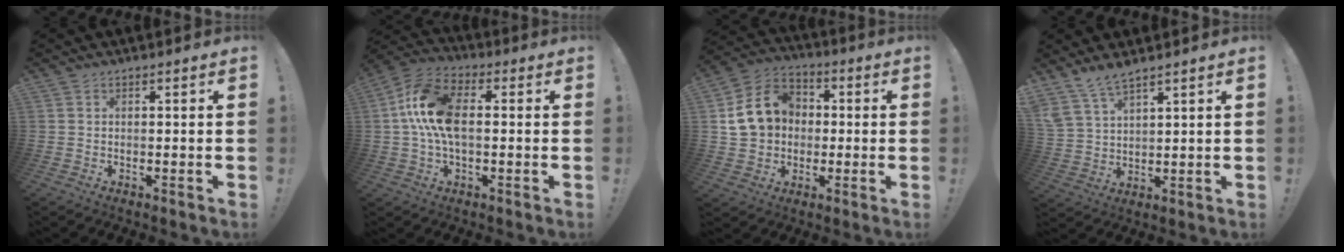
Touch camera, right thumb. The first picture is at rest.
{"total": 15.0, "force": [0.9, 8.7, 12.2], "torque": [-0.239, 0.010, 0.017]}
{"total": 13.6, "force": [2.0, 9.9, 9.1], "torque": [-0.166, 0.010, 0.040]}
{"total": 7.0, "force": [6.2, 1.8, 2.7], "torque": [-0.067, -0.031, 0.122]}